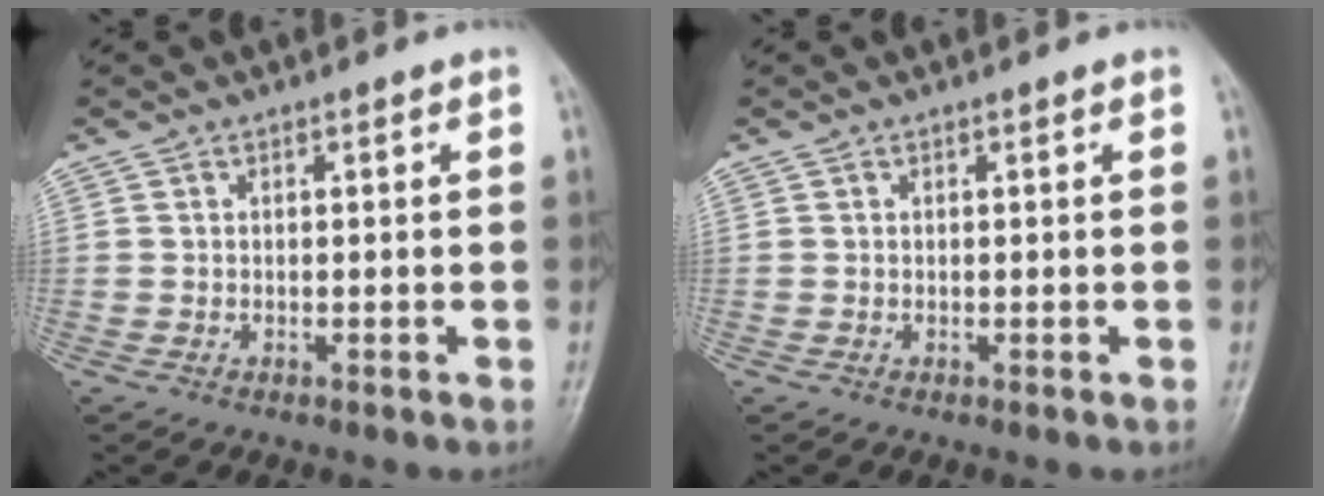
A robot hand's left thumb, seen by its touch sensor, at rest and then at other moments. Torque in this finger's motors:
{"motor_torque": [0.00, 0.00, 0.00, 0.00, 0.00]}